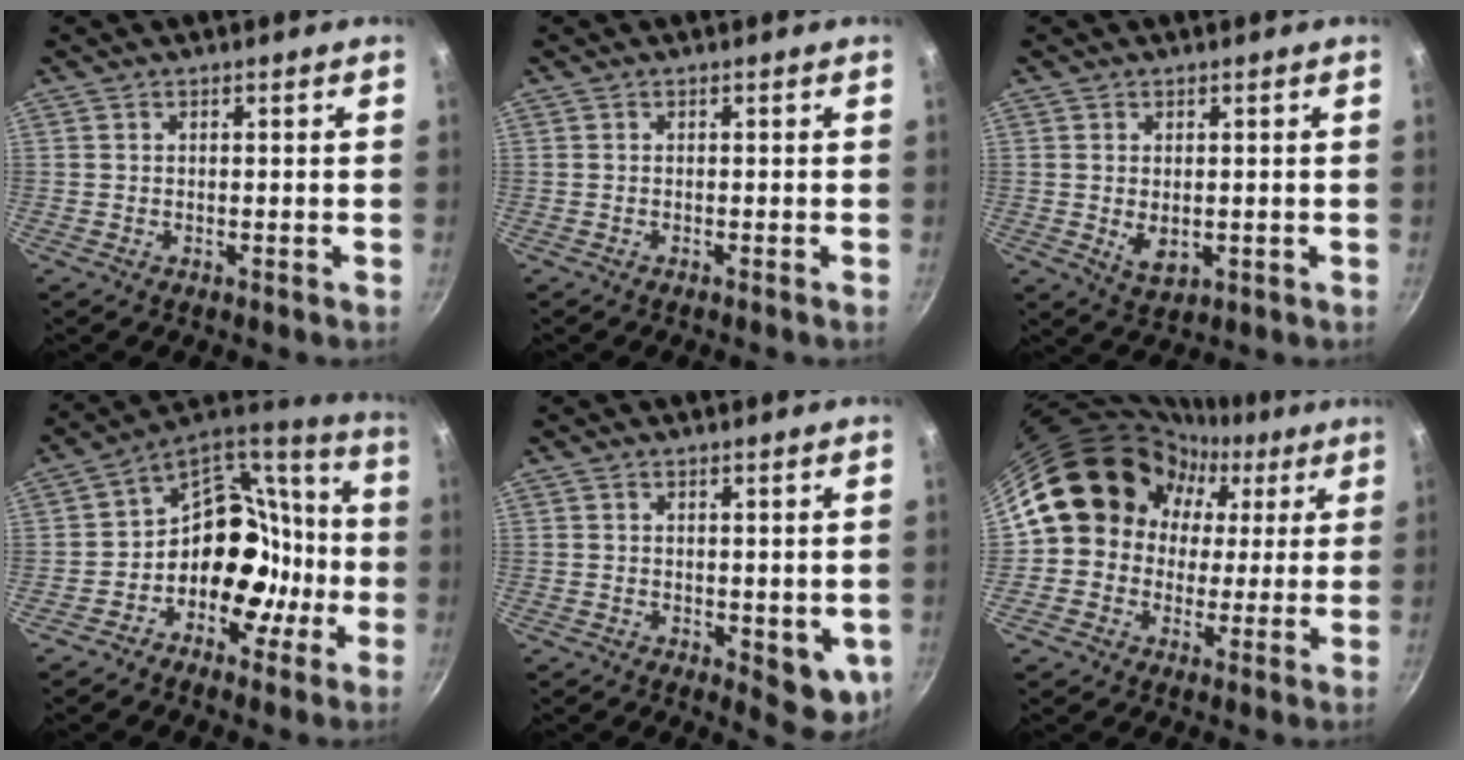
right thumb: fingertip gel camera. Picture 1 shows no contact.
{"total": 0.0}
{"total": 4.4, "force": [-0.3, 2.7, 3.4], "torque": [-0.056, -0.012, 0.004]}
{"total": 17.2, "force": [-4.5, 13.7, 9.3], "torque": [-0.073, 0.082, -0.077]}
{"total": 6.9, "force": [0.4, 3.6, 5.9], "torque": [-0.053, -0.005, 0.017]}
{"total": 17.2, "force": [3.1, 15.1, 7.6], "torque": [-0.092, 0.041, 0.043]}